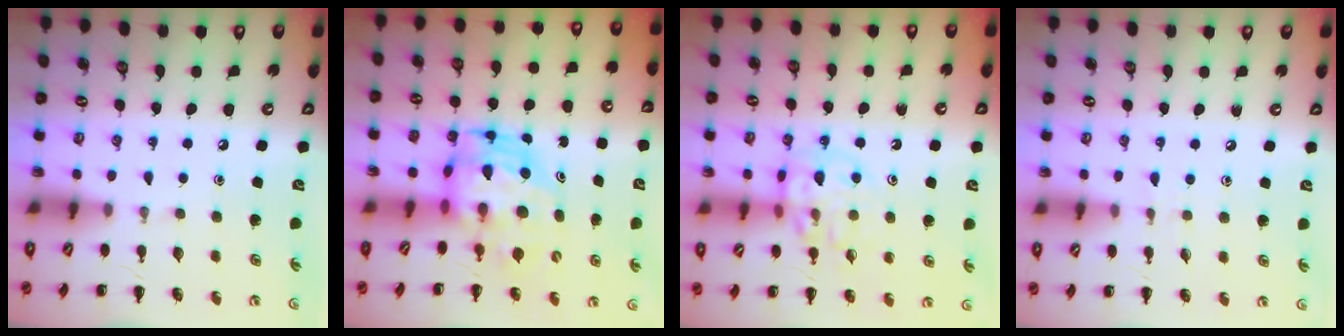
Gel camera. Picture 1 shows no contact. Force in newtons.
{"total": 8.5, "press": 8.4, "slide": 1.4}
{"total": 11.2, "press": 11.0, "slide": 1.9}
{"total": 4.0, "press": 3.6, "slide": 1.7}